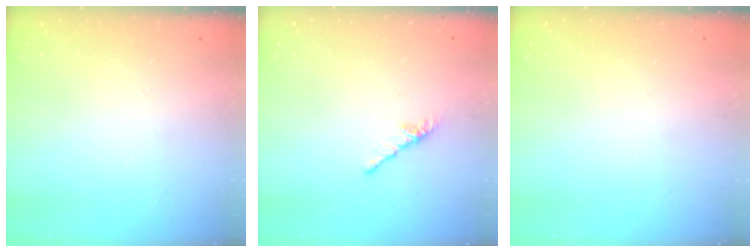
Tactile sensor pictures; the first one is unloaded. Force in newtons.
{"total": 0.0}
{"total": 0.0}